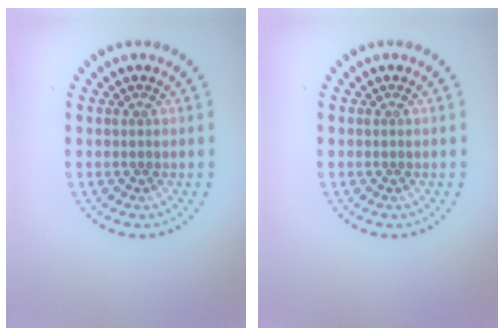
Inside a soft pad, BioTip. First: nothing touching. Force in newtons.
{"total": 0.0}